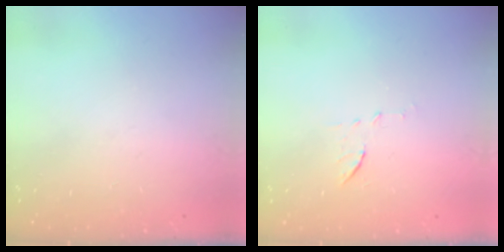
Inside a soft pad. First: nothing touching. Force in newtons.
{"total": 5.7, "press": 5.6, "slide": 1.3}